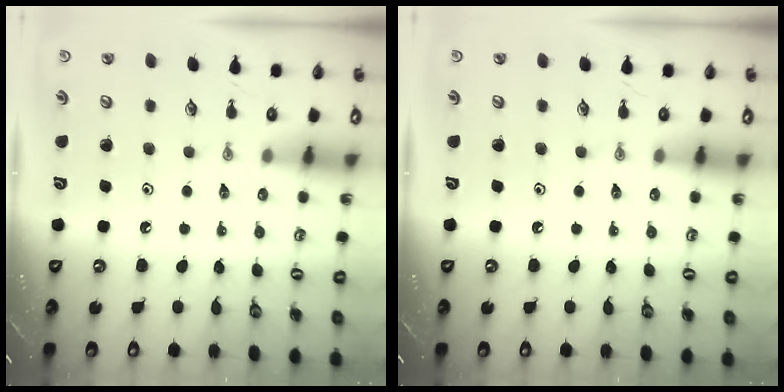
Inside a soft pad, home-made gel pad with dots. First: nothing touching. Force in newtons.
{"total": 0.0}